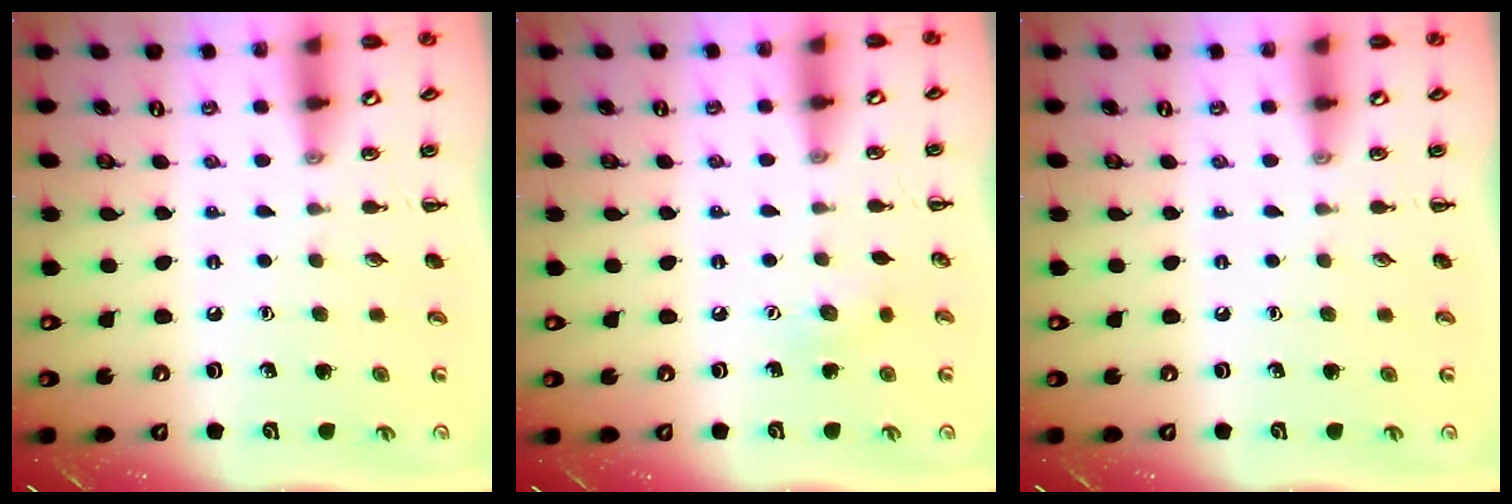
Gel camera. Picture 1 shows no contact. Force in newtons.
{"total": 5.3, "press": 5.1, "slide": 1.2}
{"total": 0.0}